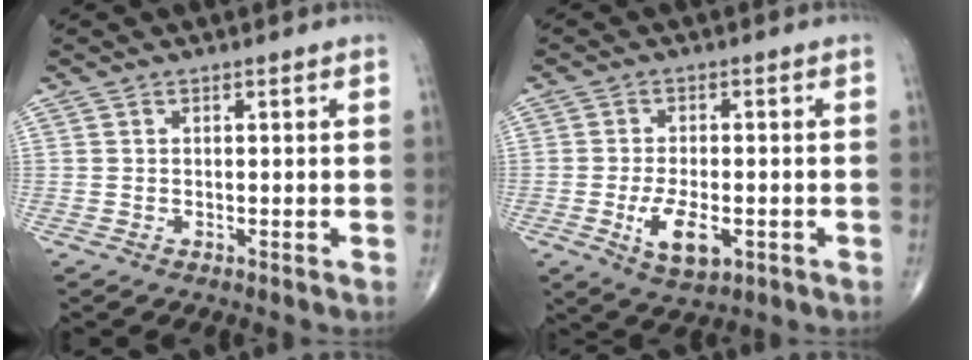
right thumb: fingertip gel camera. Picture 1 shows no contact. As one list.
[{"total": 7.4, "force": [-2.3, 3.6, 6.1], "torque": [-0.104, -0.003, -0.031]}]